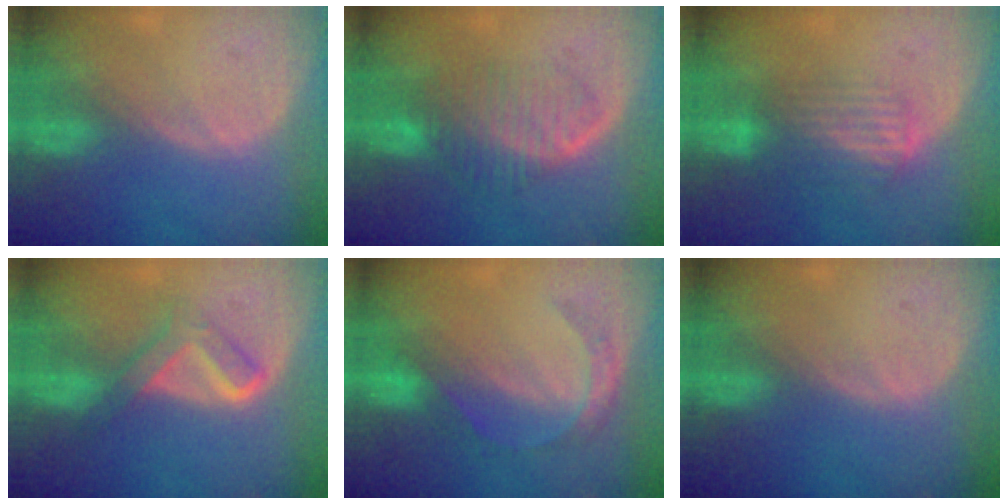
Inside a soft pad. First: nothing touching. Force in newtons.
{"total": 6.7, "press": 6.5, "slide": 1.8}
{"total": 6.8, "press": 5.7, "slide": 3.6}
{"total": 5.2, "press": 5.1, "slide": 0.7}
{"total": 4.4, "press": 4.4, "slide": 0.5}
{"total": 0.0}